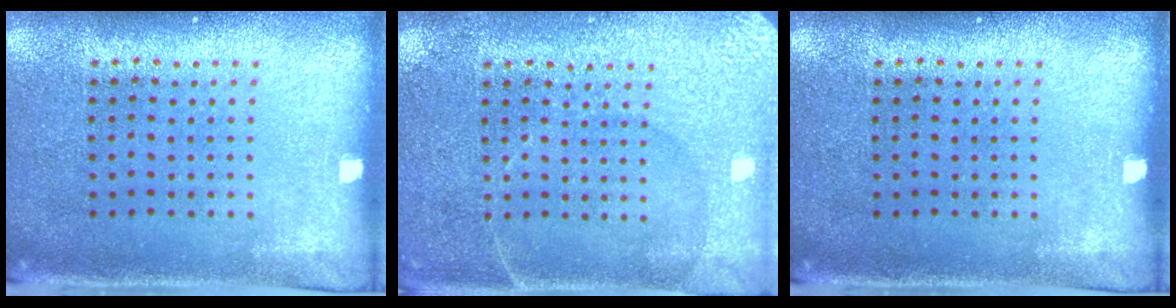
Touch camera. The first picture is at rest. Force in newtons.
{"total": 4.3, "press": 4.3, "slide": 0.6}
{"total": 0.0}